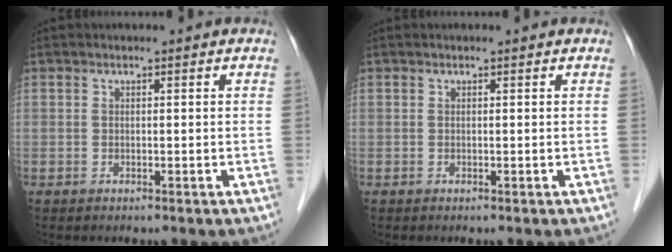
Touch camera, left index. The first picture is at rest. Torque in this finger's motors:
{"motor_torque": [-0.08, 0.08, 0.00, 0.00]}